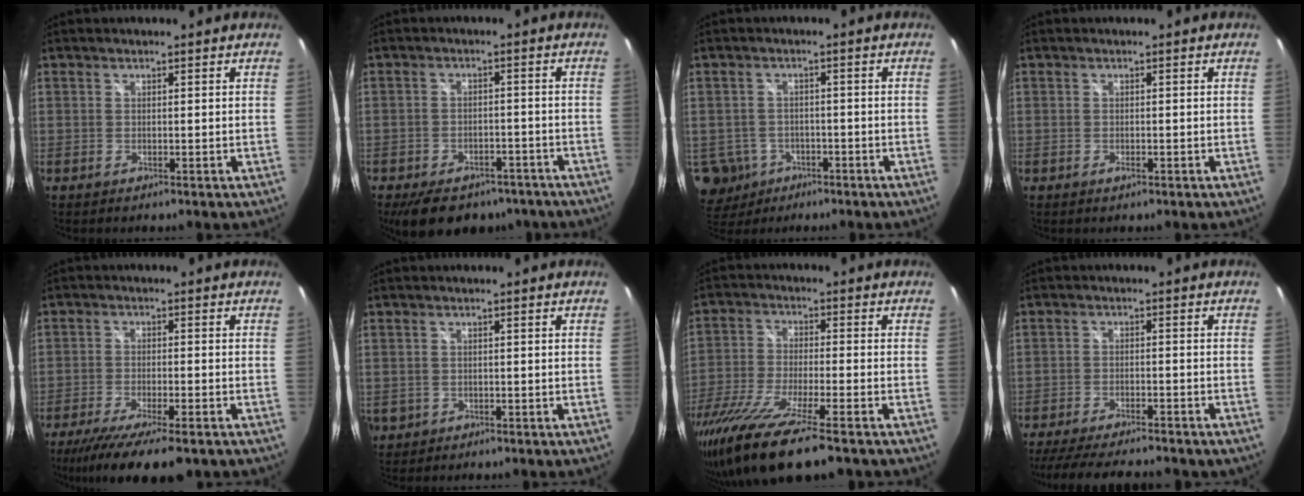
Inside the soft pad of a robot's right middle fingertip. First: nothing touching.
{"total": 14.0, "force": [-10.2, 7.4, 6.2], "torque": [-0.133, 0.004, -0.131]}
{"total": 8.2, "force": [-3.7, 6.9, 2.7], "torque": [-0.079, -0.002, -0.047]}
{"total": 0.8, "force": [-0.5, 0.5, 0.5], "torque": [-0.007, -0.001, -0.009]}
{"total": 13.5, "force": [-10.1, 2.8, 8.5], "torque": [-0.174, -0.047, -0.164]}
{"total": 3.4, "force": [-0.7, 3.1, 1.4], "torque": [-0.033, -0.004, -0.004]}
{"total": 18.7, "force": [-13.9, 2.3, 12.2], "torque": [-0.253, -0.065, -0.250]}
{"total": 14.7, "force": [-12.6, 2.6, 7.0], "torque": [-0.144, -0.024, -0.191]}